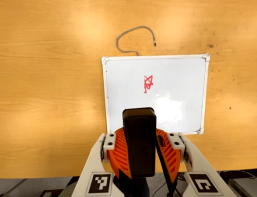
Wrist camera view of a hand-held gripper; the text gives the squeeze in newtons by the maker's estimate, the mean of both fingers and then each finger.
{"total": 10.1, "left": 10.1, "right": 10.0}